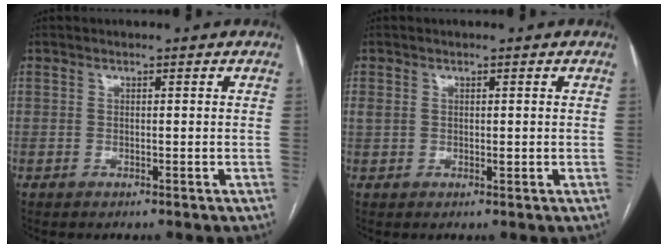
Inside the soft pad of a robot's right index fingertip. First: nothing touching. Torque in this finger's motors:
{"motor_torque": [0.12, -0.01, 0.05, 0.03]}